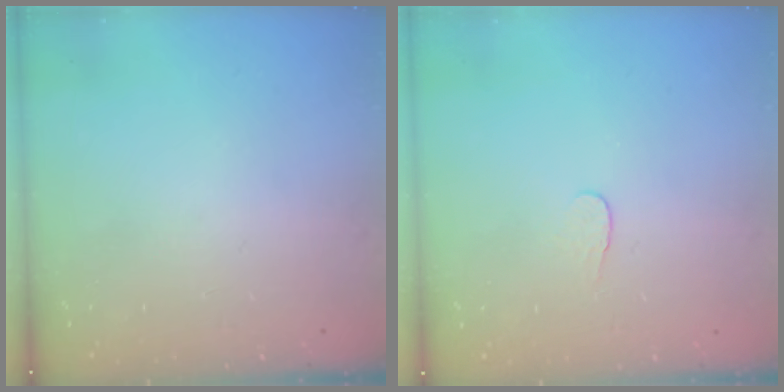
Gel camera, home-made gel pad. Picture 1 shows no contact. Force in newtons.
{"total": 3.8, "press": 3.8, "slide": 0.3}